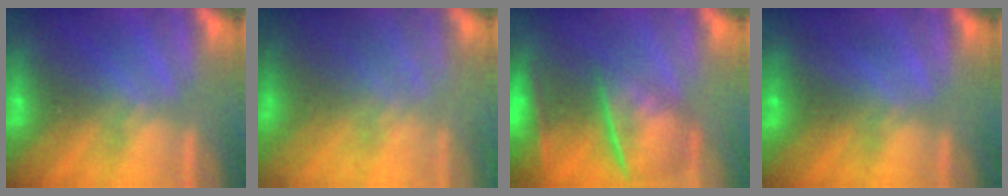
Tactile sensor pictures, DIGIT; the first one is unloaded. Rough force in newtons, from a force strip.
{"total": 8.4}
{"total": 5.7}
{"total": 1.7}